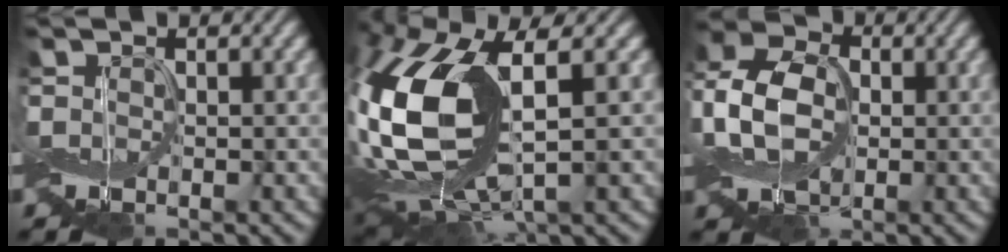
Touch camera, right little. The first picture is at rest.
{"total": 14.0, "force": [1.3, 6.2, 12.5], "torque": [-0.302, -0.003, 0.031]}
{"total": 7.6, "force": [-0.7, 5.3, 5.3], "torque": [-0.139, 0.011, -0.024]}